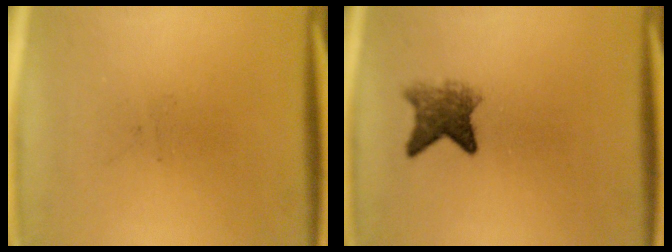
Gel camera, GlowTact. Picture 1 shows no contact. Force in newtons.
{"total": 4.4}